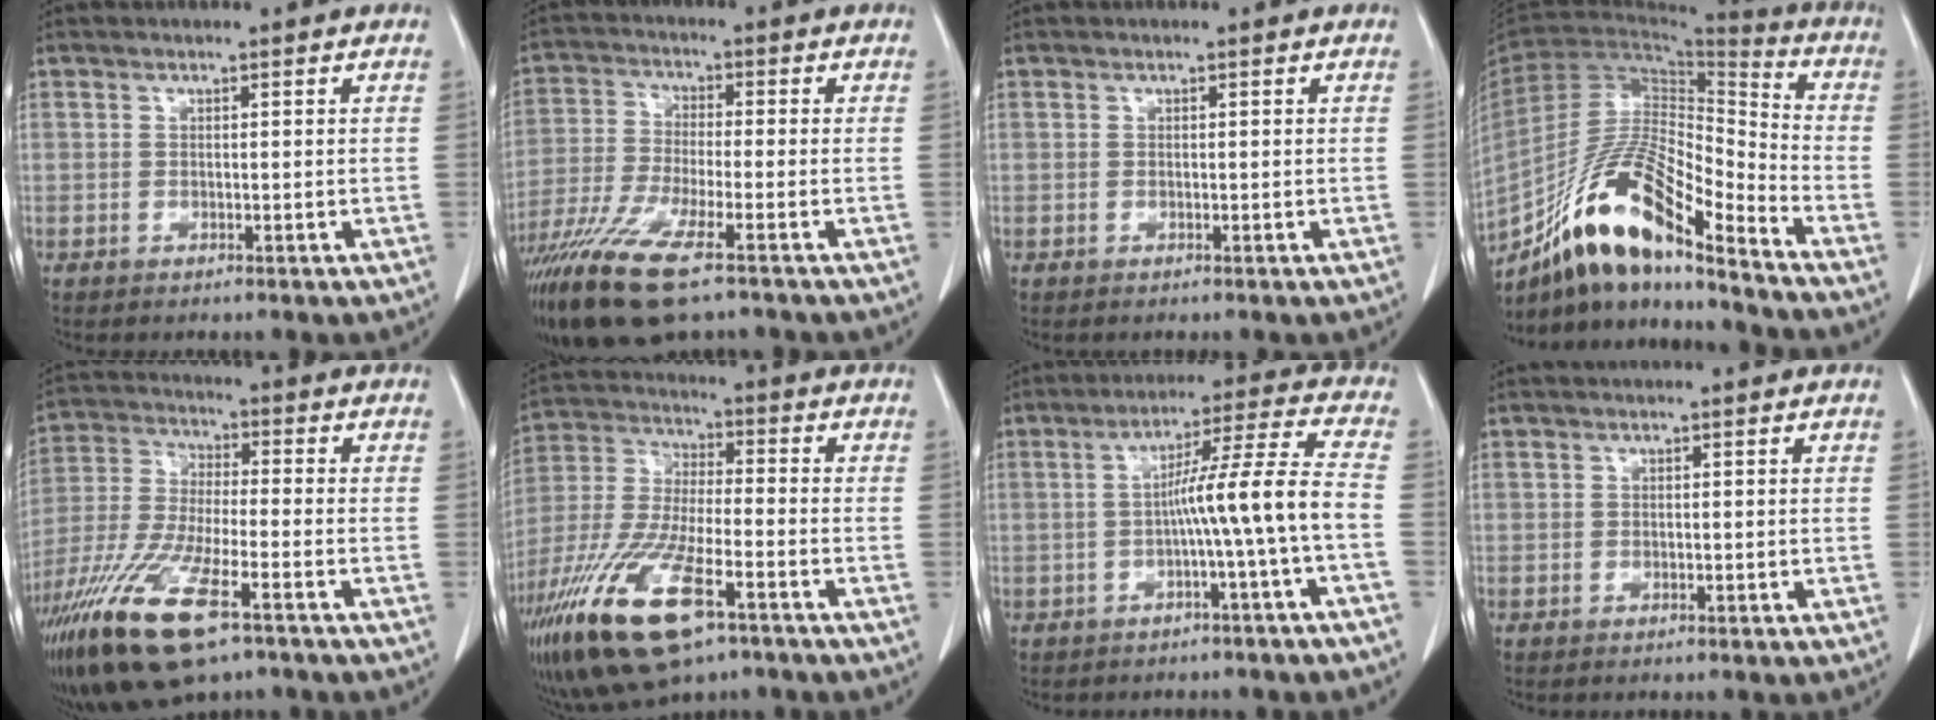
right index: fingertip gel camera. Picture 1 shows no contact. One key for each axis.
{"total": 14.3, "fx": -9.3, "fy": 2.5, "fz": 10.5, "tx": -0.224, "ty": -0.037, "tz": -0.173}
{"total": 0.0}
{"total": 17.6, "fx": -12.6, "fy": 2.8, "fz": 12.0, "tx": -0.221, "ty": 0.002, "tz": -0.225}
{"total": 16.4, "fx": -9.8, "fy": 3.6, "fz": 12.7, "tx": -0.280, "ty": -0.040, "tz": -0.182}
{"total": 18.7, "fx": -10.5, "fy": 5.1, "fz": 14.7, "tx": -0.333, "ty": -0.038, "tz": -0.190}
{"total": 12.5, "fx": -2.6, "fy": -2.6, "fz": 12.0, "tx": -0.167, "ty": 0.023, "tz": -0.041}
{"total": 0.0}